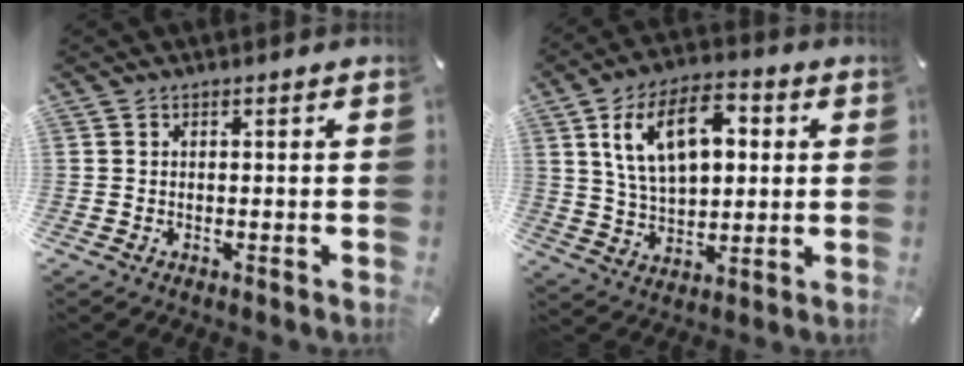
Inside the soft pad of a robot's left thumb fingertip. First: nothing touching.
{"total": 15.4, "force": [5.1, 9.2, 11.2], "torque": [-0.213, 0.003, 0.086]}